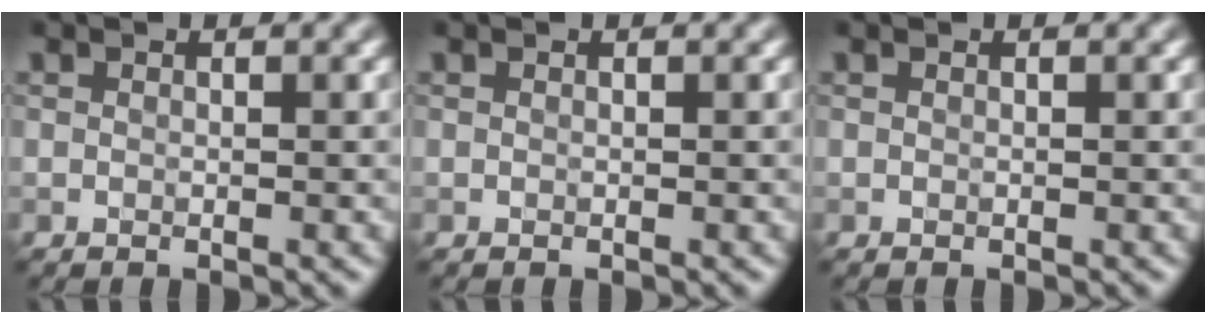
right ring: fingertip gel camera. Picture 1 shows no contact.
{"total": 0.0}
{"total": 0.0}